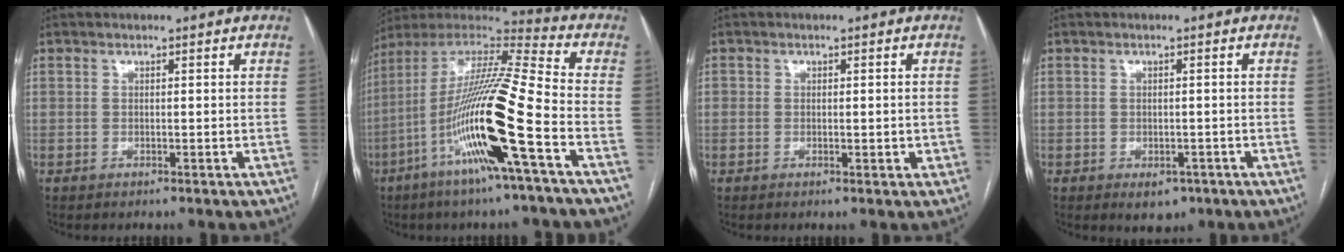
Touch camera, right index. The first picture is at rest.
{"total": 20.5, "force": [-7.1, 0.0, 19.2], "torque": [-0.389, -0.018, -0.143]}
{"total": 2.2, "force": [-0.2, 1.5, 1.6], "torque": [-0.019, 0.007, 0.000]}
{"total": 3.1, "force": [-1.6, 2.0, 1.7], "torque": [-0.014, 0.000, -0.011]}